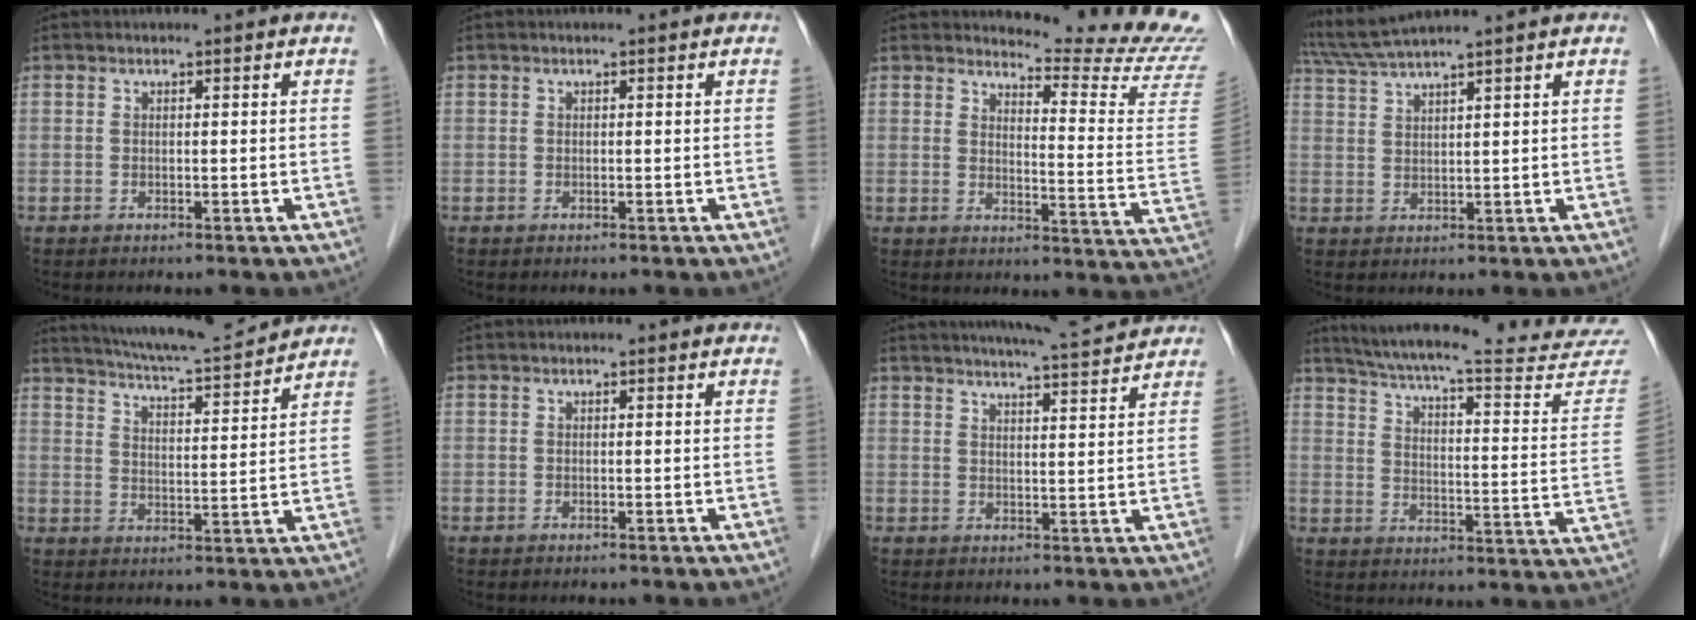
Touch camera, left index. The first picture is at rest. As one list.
[{"total": 0.0}, {"total": 14.6, "force": [14.3, -2.1, 1.6], "torque": [-0.025, -0.141, 0.155]}, {"total": 7.0, "force": [6.1, -1.7, 2.9], "torque": [-0.057, 0.021, 0.118]}, {"total": 14.0, "force": [13.0, 0.7, 5.0], "torque": [-0.093, 0.002, 0.194]}, {"total": 0.0}, {"total": 9.7, "force": [9.1, -0.1, 3.2], "torque": [-0.058, 0.007, 0.115]}, {"total": 29.4, "force": [27.1, 1.5, 11.1], "torque": [-0.171, -0.091, 0.336]}]